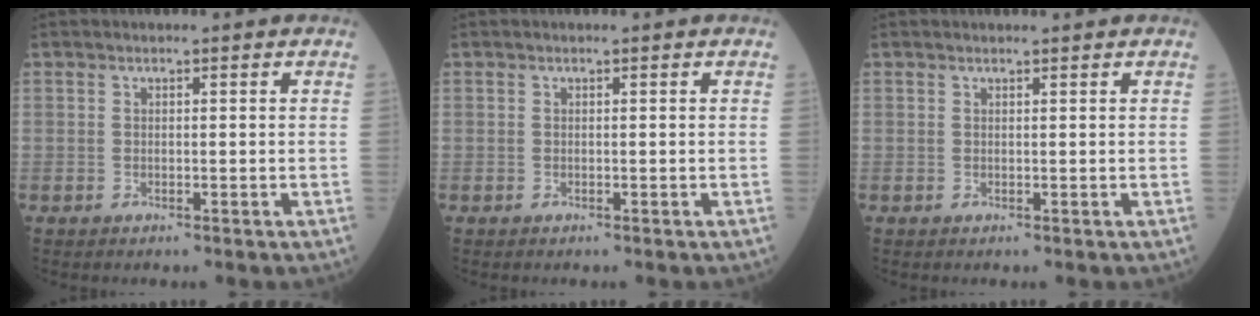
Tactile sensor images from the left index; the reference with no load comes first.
{"total": 0.0}
{"total": 0.8, "force": [0.8, 0.0, 0.1], "torque": [-0.004, 0.004, 0.013]}